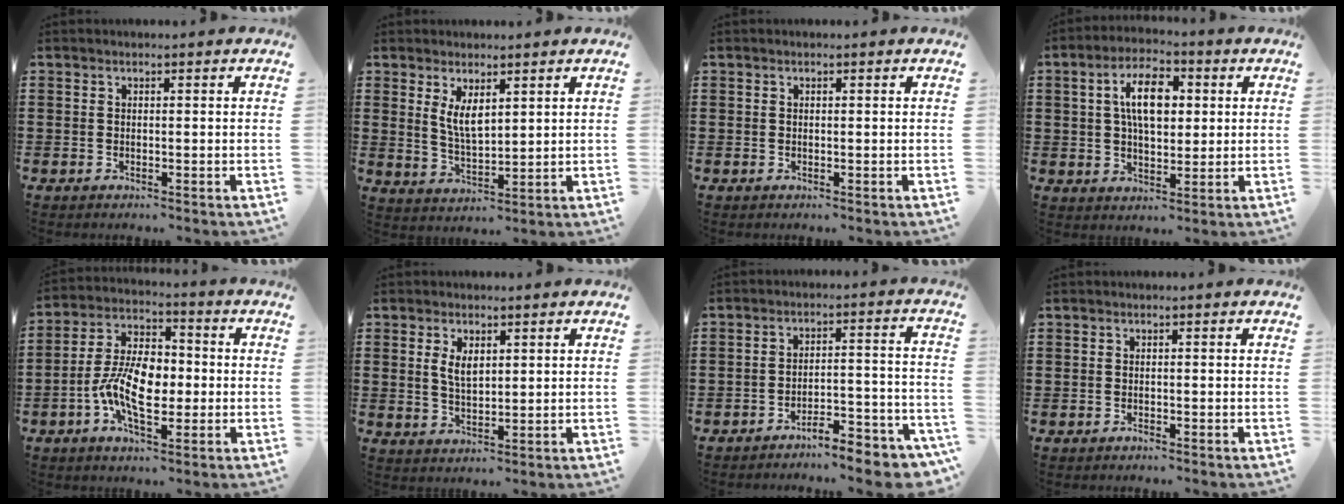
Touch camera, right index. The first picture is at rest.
{"total": 4.4, "force": [2.0, 1.9, 3.5], "torque": [-0.072, 0.002, 0.036]}
{"total": 0.0}
{"total": 8.1, "force": [1.8, 4.0, 6.8], "torque": [-0.125, 0.010, 0.025]}
{"total": 9.4, "force": [-1.9, 5.0, 7.7], "torque": [-0.176, 0.004, -0.042]}
{"total": 3.3, "force": [1.2, 1.6, 2.6], "torque": [-0.048, 0.003, 0.018]}
{"total": 6.3, "force": [-6.0, 0.5, 1.8], "torque": [-0.024, 0.007, -0.115]}
{"total": 1.1, "force": [-1.0, 0.3, -0.1], "torque": [-0.002, 0.005, -0.024]}